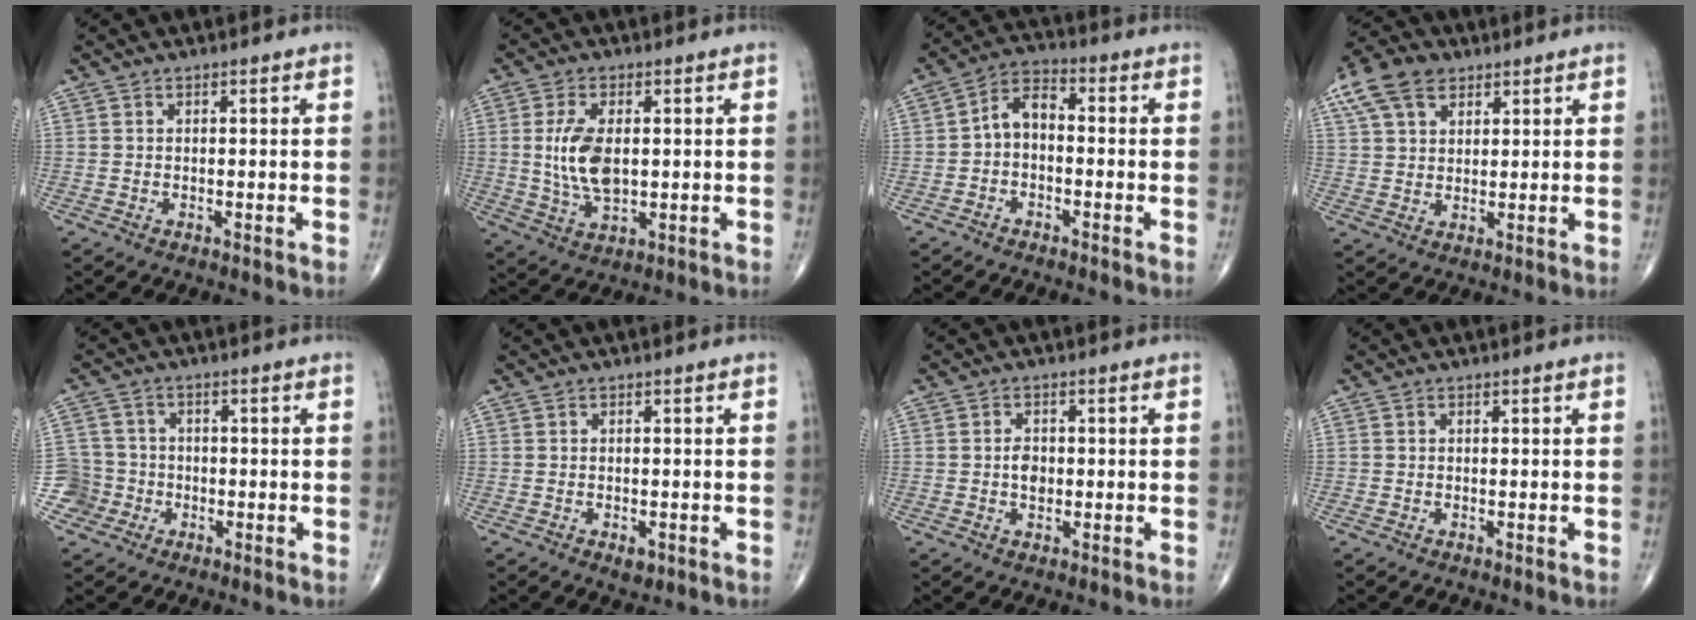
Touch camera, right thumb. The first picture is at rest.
{"total": 8.9, "force": [0.7, 4.6, 7.6], "torque": [-0.150, -0.010, 0.019]}
{"total": 5.8, "force": [-0.8, 3.7, 4.4], "torque": [-0.070, 0.029, -0.029]}
{"total": 10.1, "force": [5.3, 6.2, 5.8], "torque": [-0.105, 0.003, 0.100]}
{"total": 5.6, "force": [-2.3, 5.2, -0.3], "torque": [0.033, 0.021, -0.046]}
{"total": 1.9, "force": [-0.8, 1.1, 1.3], "torque": [-0.014, 0.000, -0.008]}
{"total": 2.7, "force": [-0.2, 1.9, 1.8], "torque": [-0.019, 0.003, -0.007]}
{"total": 0.0}